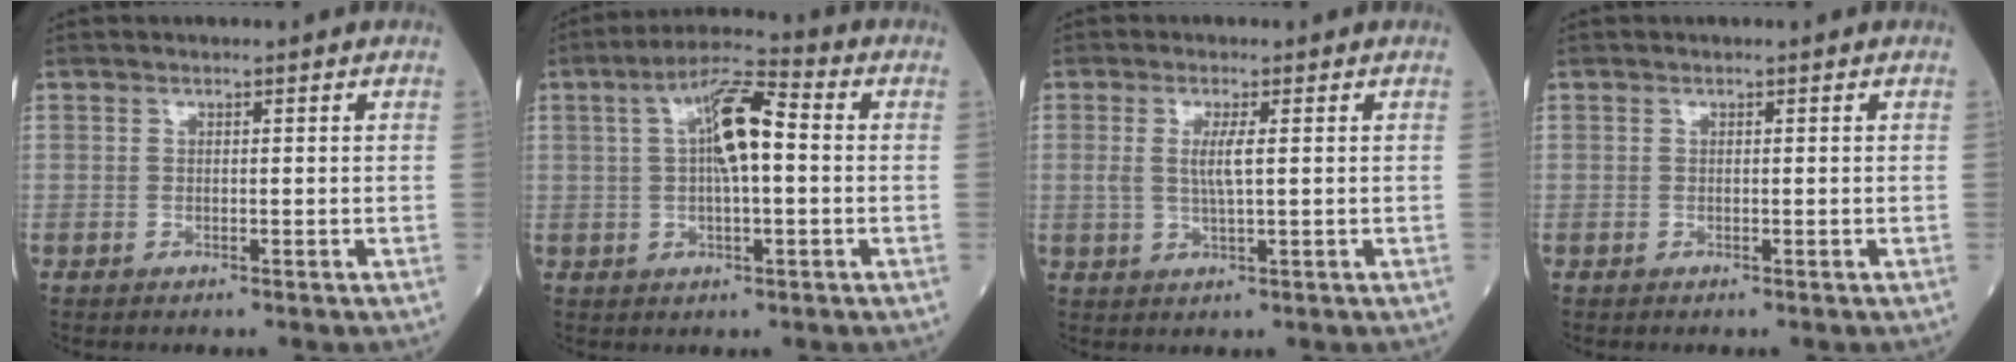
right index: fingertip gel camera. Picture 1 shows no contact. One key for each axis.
{"total": 9.1, "fx": 1.1, "fy": 1.9, "fz": 8.8, "tx": -0.160, "ty": 0.023, "tz": 0.013}
{"total": 3.2, "fx": 0.5, "fy": 0.2, "fz": 3.2, "tx": -0.068, "ty": -0.003, "tz": 0.009}
{"total": 0.0}